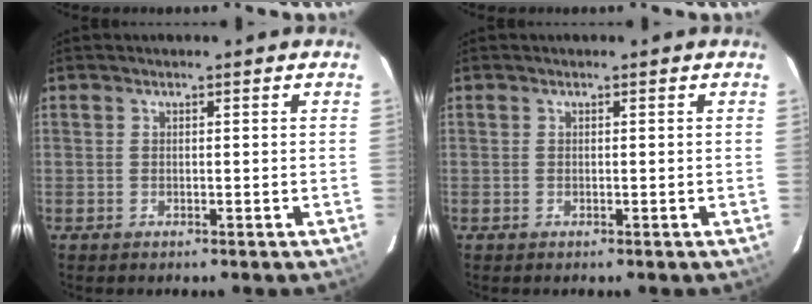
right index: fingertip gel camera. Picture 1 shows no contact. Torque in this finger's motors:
{"motor_torque": [0.03, 0.03, 0.00, 0.00]}